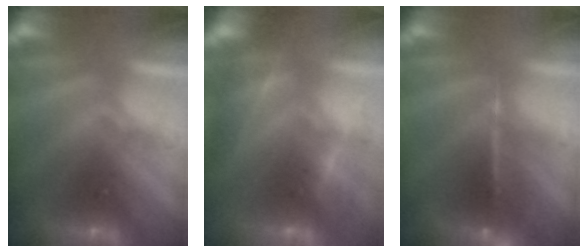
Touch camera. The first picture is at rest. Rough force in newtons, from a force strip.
{"total": 11.1}
{"total": 5.9}